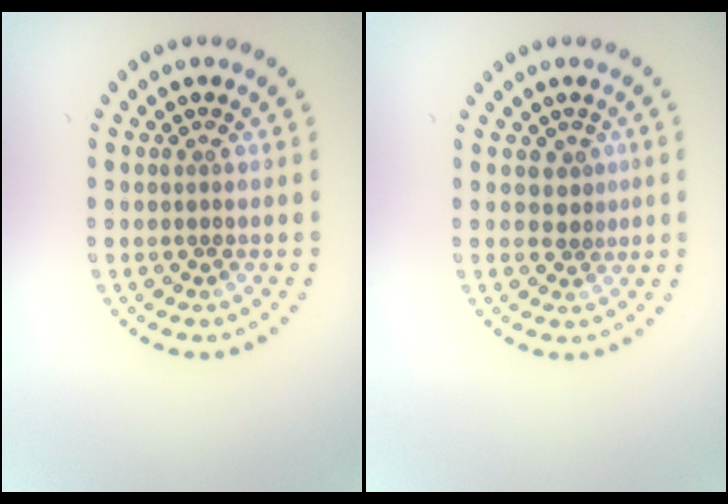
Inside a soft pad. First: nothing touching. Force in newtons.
{"total": 1.6, "press": 1.2, "slide": 1.0}